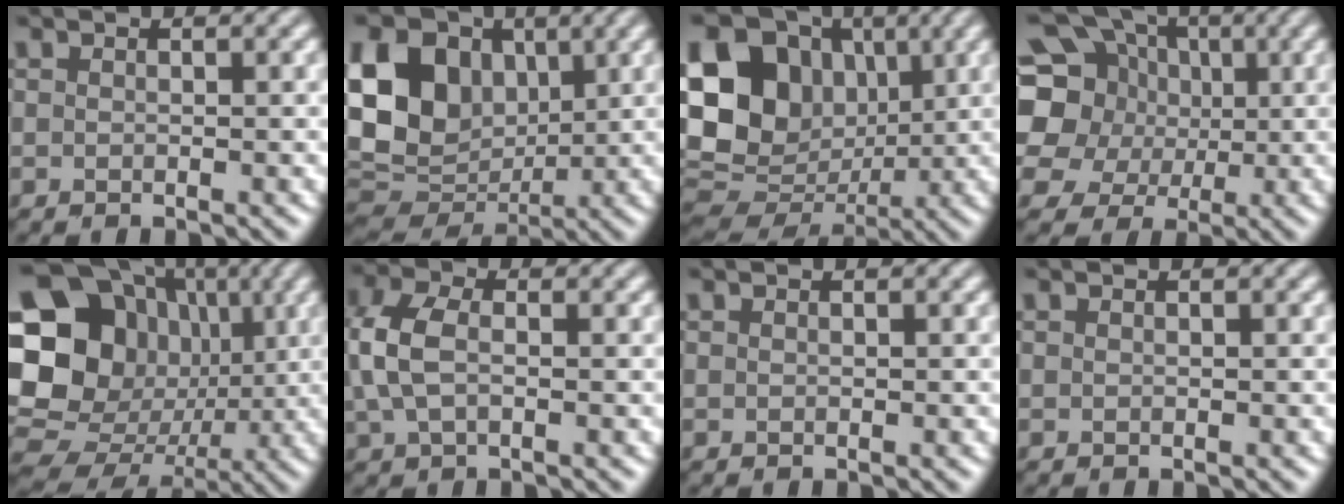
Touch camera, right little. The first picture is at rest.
{"total": 12.8, "force": [2.7, 9.8, 7.8], "torque": [-0.175, 0.014, 0.043]}
{"total": 17.2, "force": [2.6, 13.9, 9.8], "torque": [-0.208, 0.023, 0.044]}
{"total": 14.7, "force": [3.1, 12.7, 6.6], "torque": [-0.165, 0.030, 0.026]}
{"total": 23.3, "force": [3.3, 20.9, 9.9], "torque": [-0.219, 0.050, 0.023]}
{"total": 4.7, "force": [0.3, 3.0, 3.7], "torque": [-0.096, 0.008, -0.002]}
{"total": 0.0}
{"total": 0.0}